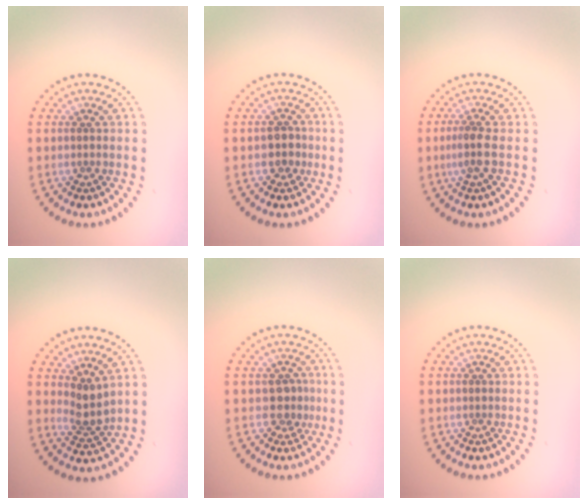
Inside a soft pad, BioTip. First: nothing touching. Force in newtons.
{"total": 2.0, "press": 1.8, "slide": 0.8}
{"total": 2.1, "press": 1.7, "slide": 1.3}
{"total": 2.4, "press": 1.8, "slide": 1.6}
{"total": 1.9, "press": 1.6, "slide": 1.1}
{"total": 0.0}